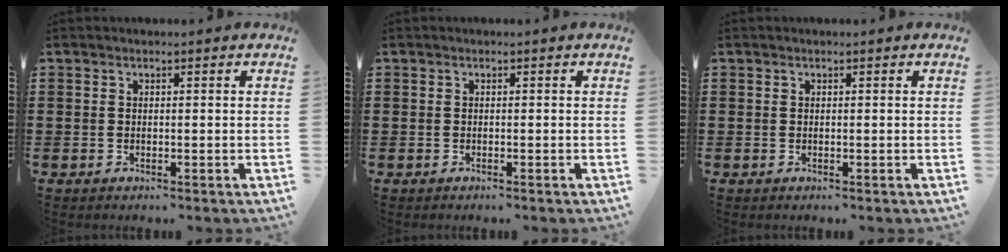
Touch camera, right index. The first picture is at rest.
{"total": 0.0}
{"total": 0.0}